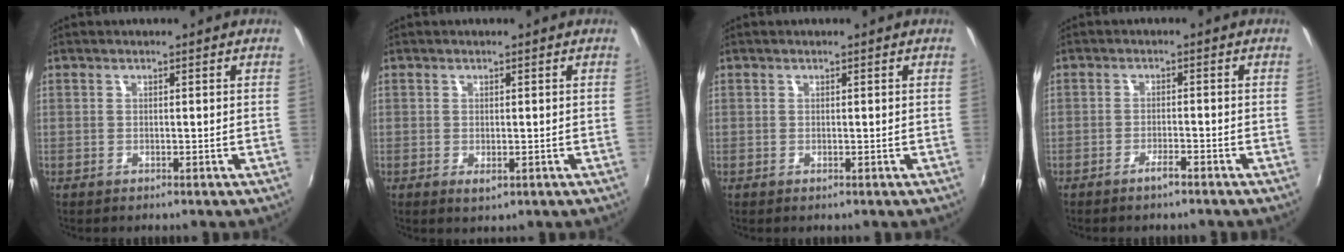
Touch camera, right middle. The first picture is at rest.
{"total": 1.5, "force": [-0.3, 0.8, 1.2], "torque": [-0.021, -0.007, -0.003]}
{"total": 0.0}
{"total": 2.3, "force": [-1.9, 0.3, 1.2], "torque": [-0.032, -0.001, -0.034]}